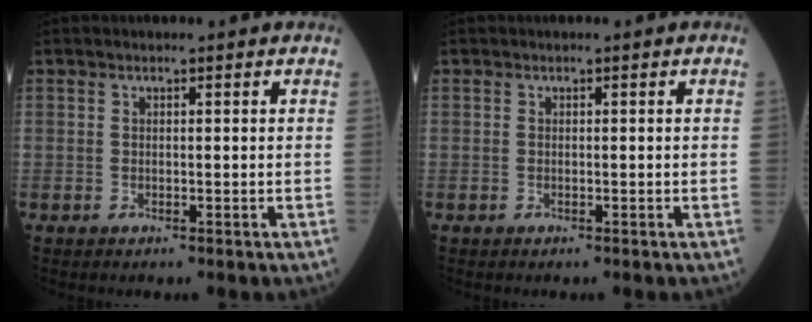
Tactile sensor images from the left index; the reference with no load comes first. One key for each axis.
{"total": 0.0}